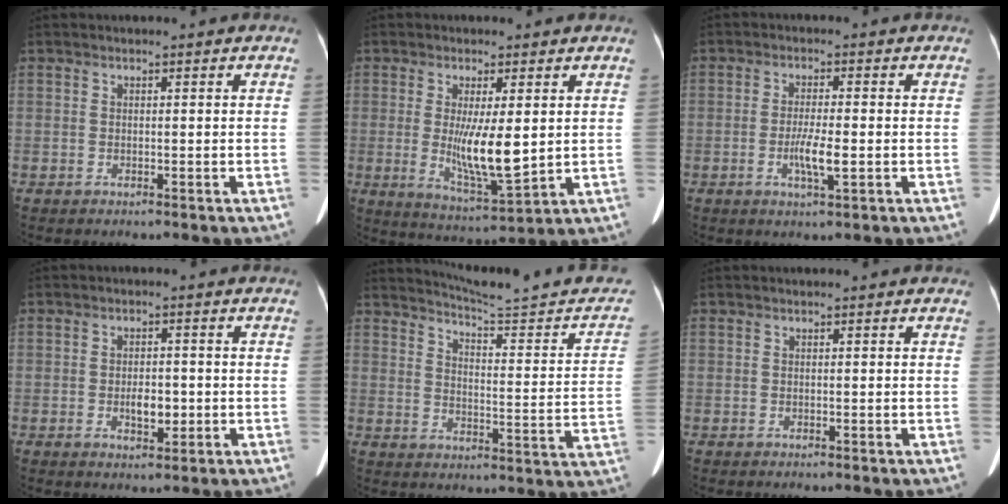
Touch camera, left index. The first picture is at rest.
{"total": 8.9, "force": [0.4, 1.6, 8.7], "torque": [-0.162, -0.026, 0.015]}
{"total": 4.4, "force": [-1.2, 0.5, 4.2], "torque": [-0.082, -0.005, -0.020]}
{"total": 3.6, "force": [-0.8, 1.8, 3.0], "torque": [-0.051, 0.002, -0.009]}
{"total": 18.0, "force": [16.8, 0.6, 6.6], "torque": [-0.085, -0.065, 0.210]}
{"total": 0.5, "force": [0.5, 0.2, 0.1], "torque": [-0.002, 0.002, -0.001]}